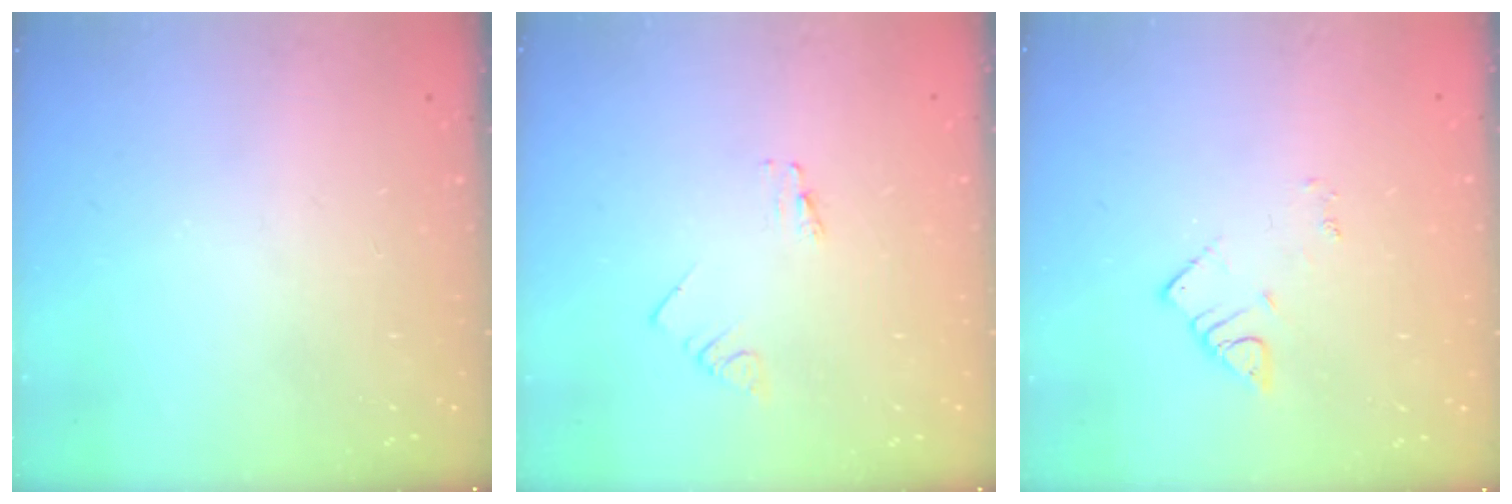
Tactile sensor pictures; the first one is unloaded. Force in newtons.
{"total": 0.7, "press": 0.7, "slide": 0.1}
{"total": 2.7, "press": 2.7, "slide": 0.4}